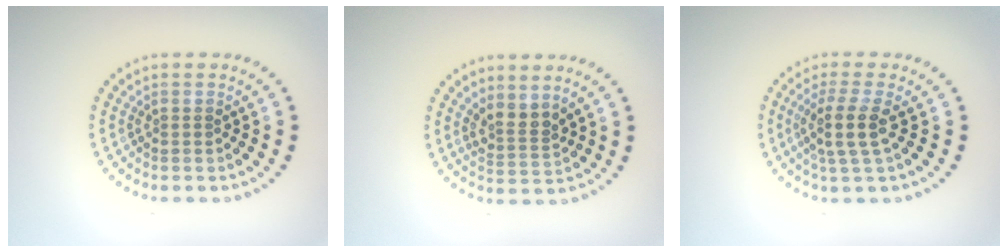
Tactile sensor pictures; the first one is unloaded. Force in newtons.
{"total": 2.4, "press": 1.8, "slide": 1.6}
{"total": 3.2, "press": 2.6, "slide": 1.9}